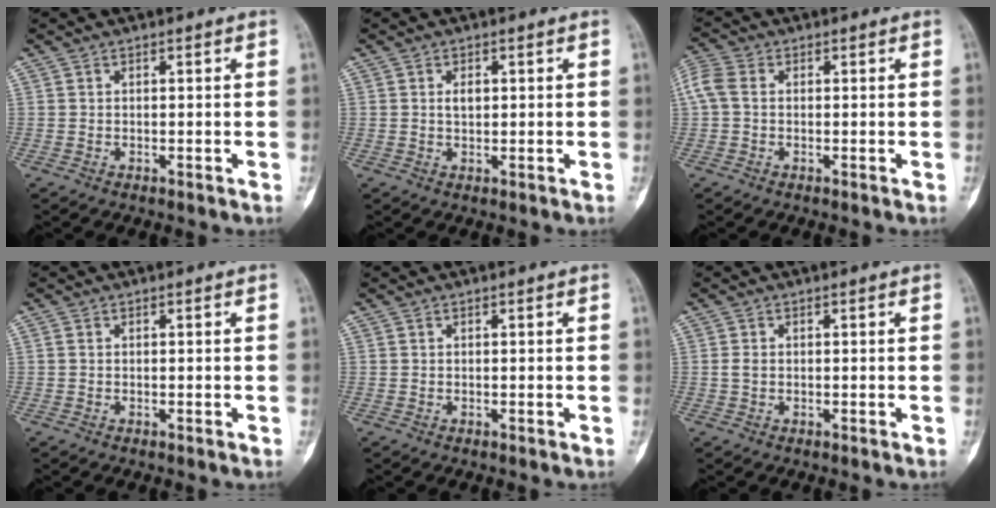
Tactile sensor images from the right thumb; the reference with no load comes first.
{"total": 2.0, "force": [0.4, 1.2, 1.5], "torque": [-0.025, 0.000, 0.008]}
{"total": 5.0, "force": [0.3, 3.5, 3.5], "torque": [-0.092, 0.016, 0.000]}
{"total": 0.0}
{"total": 0.0}
{"total": 1.2, "force": [0.0, 0.8, 0.8], "torque": [-0.019, 0.000, -0.002]}